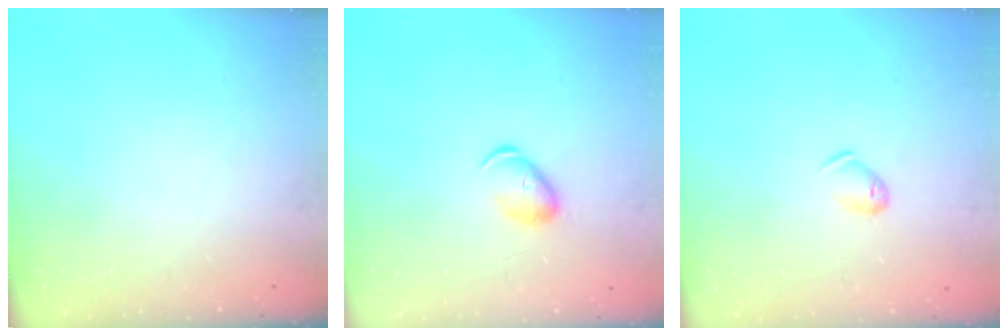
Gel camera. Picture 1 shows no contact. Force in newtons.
{"total": 5.2, "press": 5.2, "slide": 0.3}
{"total": 5.3, "press": 5.2, "slide": 0.9}